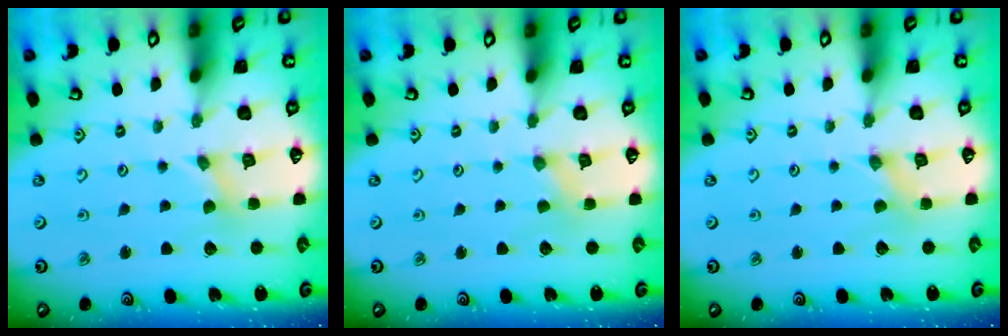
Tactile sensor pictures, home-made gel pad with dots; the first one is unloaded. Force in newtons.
{"total": 1.0, "press": 1.0, "slide": 0.2}
{"total": 0.0}